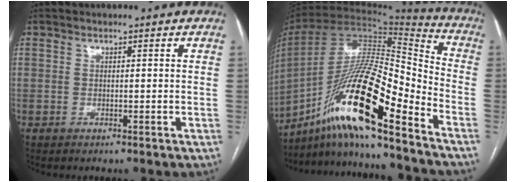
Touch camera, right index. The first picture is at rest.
{"total": 21.4, "force": [-12.8, 2.5, 17.0], "torque": [-0.324, -0.003, -0.231]}